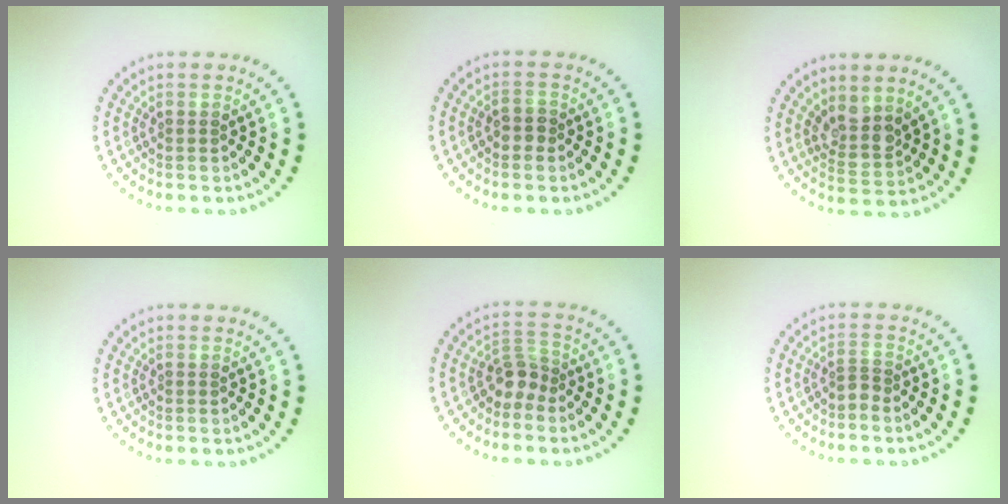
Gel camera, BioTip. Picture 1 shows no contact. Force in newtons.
{"total": 1.4, "press": 1.3, "slide": 0.4}
{"total": 2.8, "press": 2.2, "slide": 1.8}
{"total": 0.0}
{"total": 2.2, "press": 1.7, "slide": 1.4}
{"total": 1.0, "press": 0.6, "slide": 0.8}